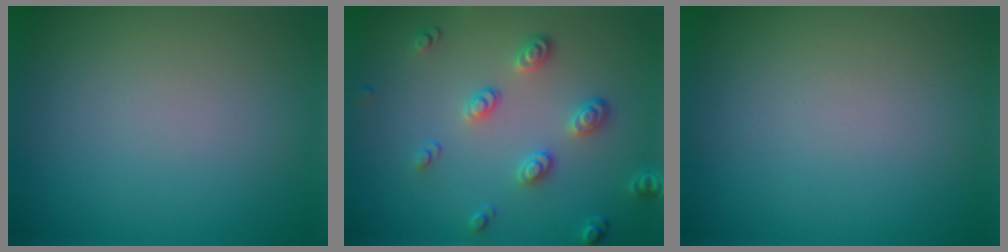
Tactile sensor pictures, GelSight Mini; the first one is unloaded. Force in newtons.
{"total": 3.4, "press": 2.8, "slide": 1.9}
{"total": 0.0}